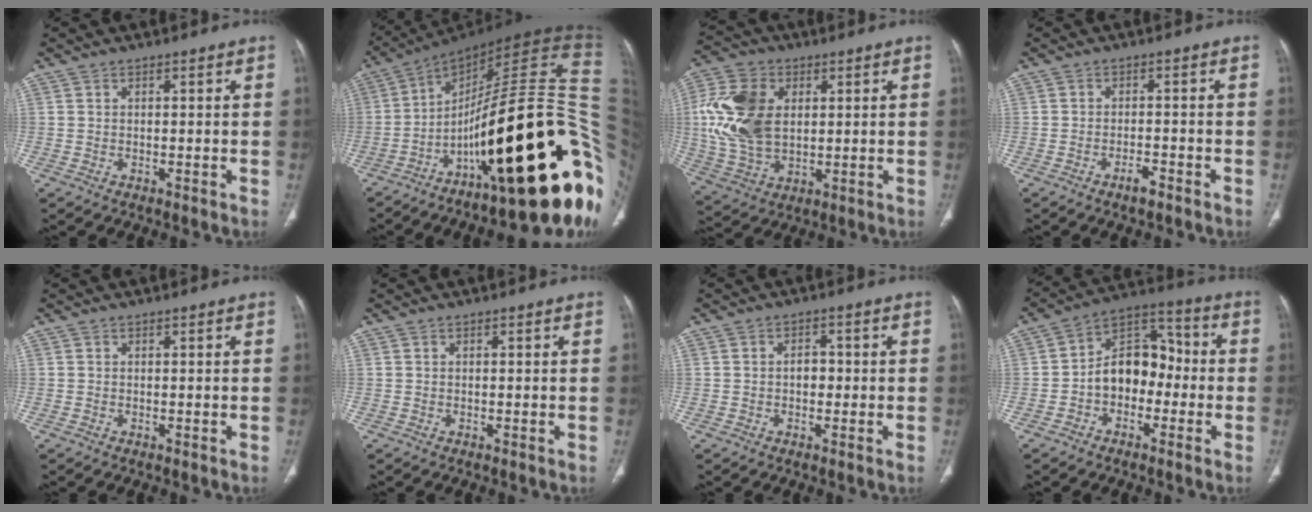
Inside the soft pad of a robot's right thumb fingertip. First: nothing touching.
{"total": 44.1, "force": [-9.0, 12.7, 41.3], "torque": [-0.500, 0.071, -0.135]}
{"total": 15.9, "force": [2.5, 10.6, 11.6], "torque": [-0.227, -0.001, 0.051]}
{"total": 2.3, "force": [-1.8, 0.6, 1.3], "torque": [-0.029, 0.009, -0.032]}
{"total": 0.0}
{"total": 0.0}
{"total": 2.4, "force": [-0.4, 1.8, 1.6], "torque": [-0.010, 0.007, -0.010]}
{"total": 11.6, "force": [-2.1, 8.5, 7.6], "torque": [-0.088, 0.048, -0.051]}